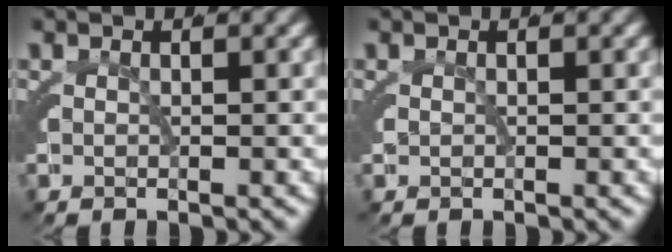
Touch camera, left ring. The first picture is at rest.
{"total": 0.0}